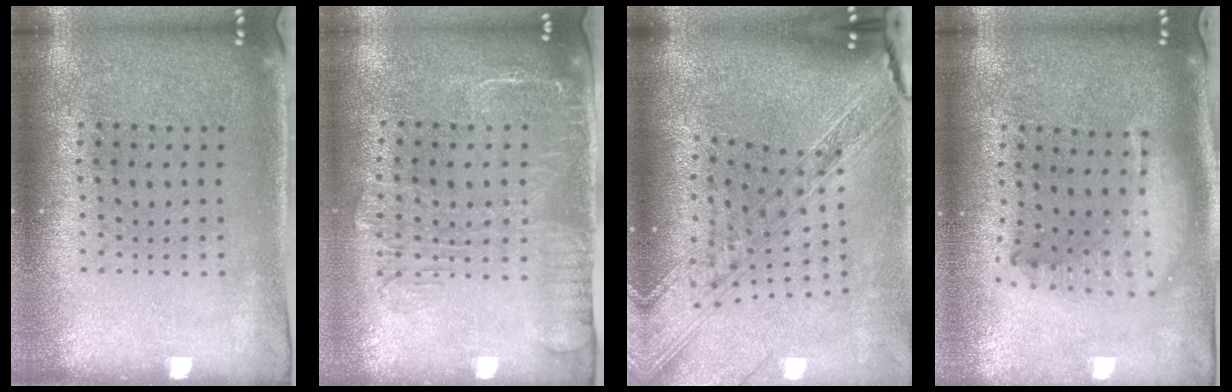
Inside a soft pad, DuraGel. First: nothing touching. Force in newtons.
{"total": 1.9, "press": 1.6, "slide": 1.0}
{"total": 2.7, "press": 2.1, "slide": 1.6}
{"total": 2.1, "press": 1.7, "slide": 1.3}